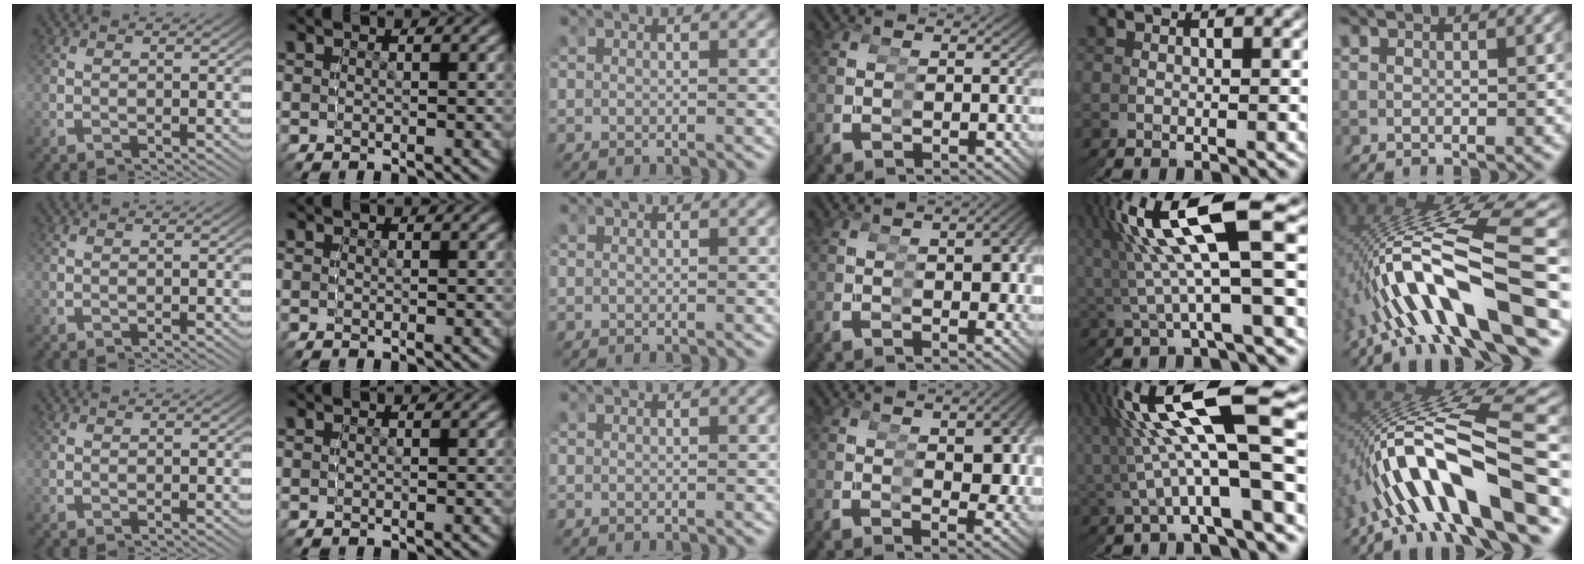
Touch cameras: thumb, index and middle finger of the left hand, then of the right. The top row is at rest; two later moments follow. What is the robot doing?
{"motion": "grasp_and_lifting", "object": "cup"}